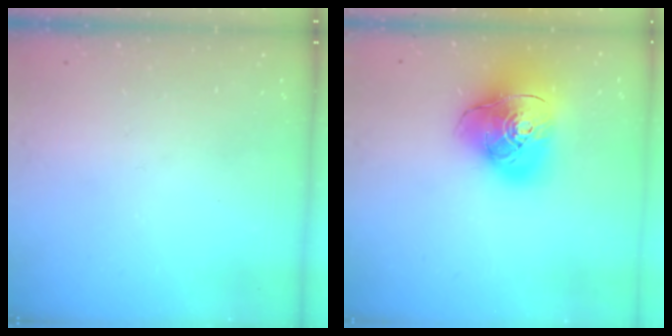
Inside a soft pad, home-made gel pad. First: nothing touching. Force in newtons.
{"total": 19.4, "press": 19.2, "slide": 2.5}